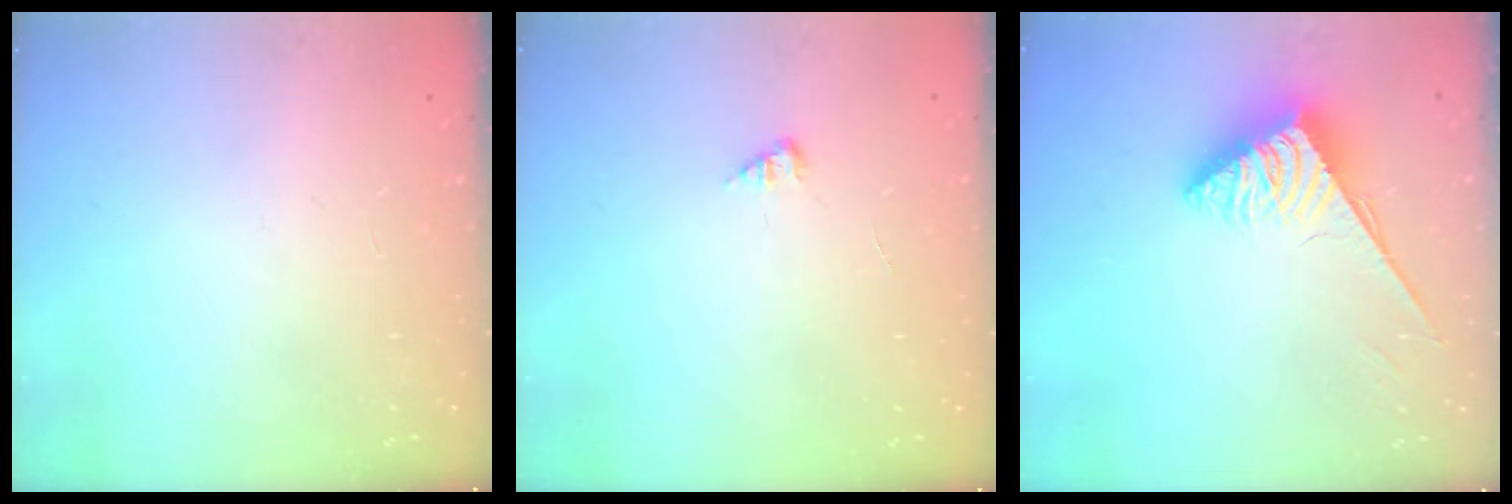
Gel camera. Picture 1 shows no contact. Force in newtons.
{"total": 0.0}
{"total": 3.6, "press": 3.6, "slide": 0.6}